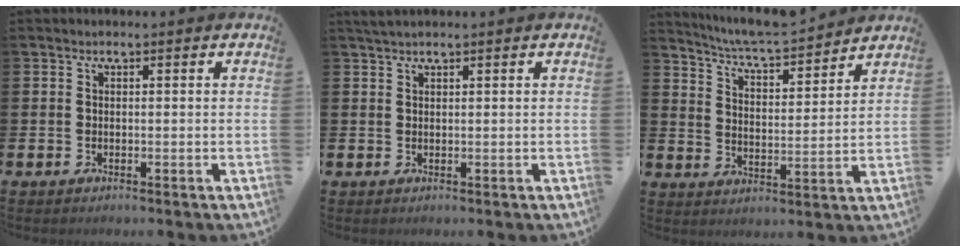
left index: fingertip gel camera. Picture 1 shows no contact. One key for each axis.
{"total": 1.6, "fx": 1.4, "fy": 0.2, "fz": 0.7, "tx": -0.010, "ty": 0.001, "tz": 0.025}
{"total": 6.3, "fx": 6.2, "fy": 0.0, "fz": 1.1, "tx": -0.048, "ty": -0.048, "tz": 0.107}